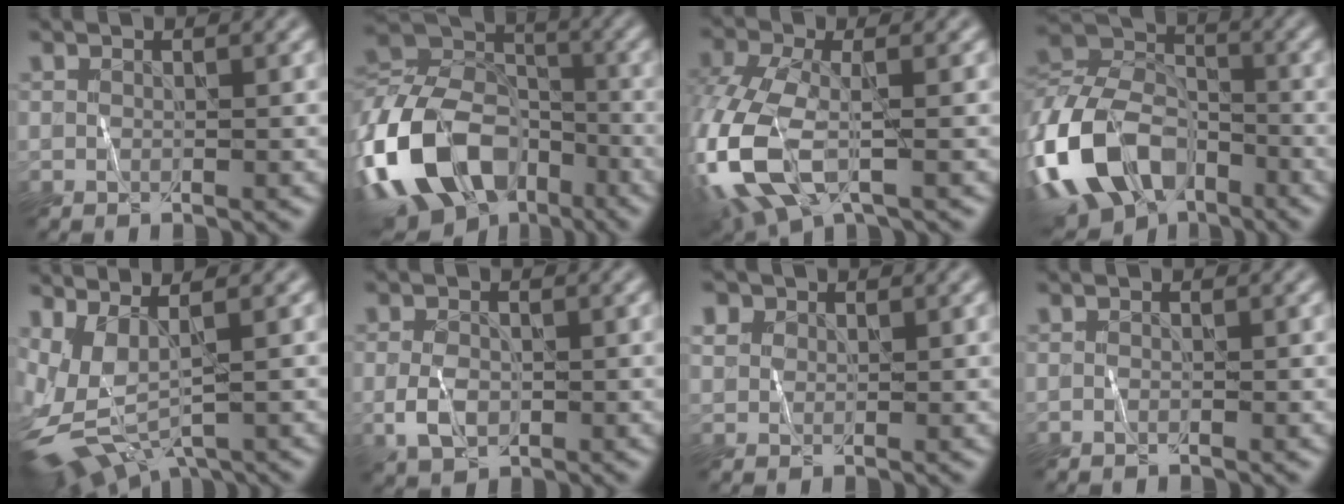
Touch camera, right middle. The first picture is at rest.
{"total": 14.5, "force": [-6.7, 9.8, 8.4], "torque": [-0.182, 0.000, -0.133]}
{"total": 8.2, "force": [-2.4, 4.1, 6.7], "torque": [-0.174, -0.007, -0.061]}
{"total": 12.2, "force": [-6.0, 7.9, 7.2], "torque": [-0.154, 0.005, -0.130]}
{"total": 5.7, "force": [-0.6, 2.8, 5.0], "torque": [-0.114, -0.017, 0.000]}
{"total": 2.5, "force": [-0.4, 1.7, 1.9], "torque": [-0.036, -0.001, -0.009]}
{"total": 1.9, "force": [0.9, 1.6, 0.5], "torque": [-0.013, 0.008, 0.008]}
{"total": 0.0}